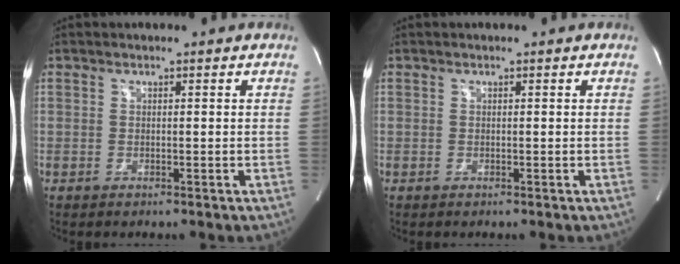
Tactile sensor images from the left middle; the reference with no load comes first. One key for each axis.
{"total": 0.0}